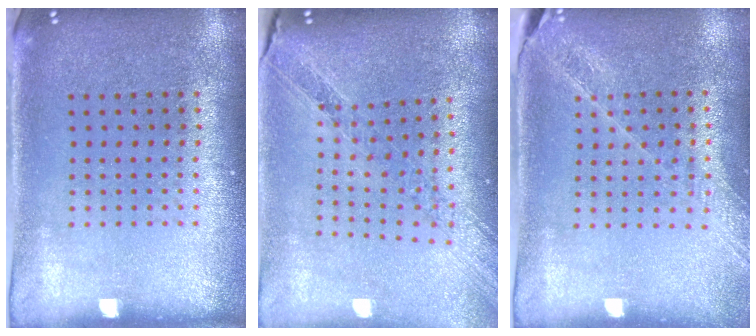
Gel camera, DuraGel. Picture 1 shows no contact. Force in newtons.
{"total": 1.1, "press": 1.1, "slide": 0.3}
{"total": 1.6, "press": 1.6, "slide": 0.0}